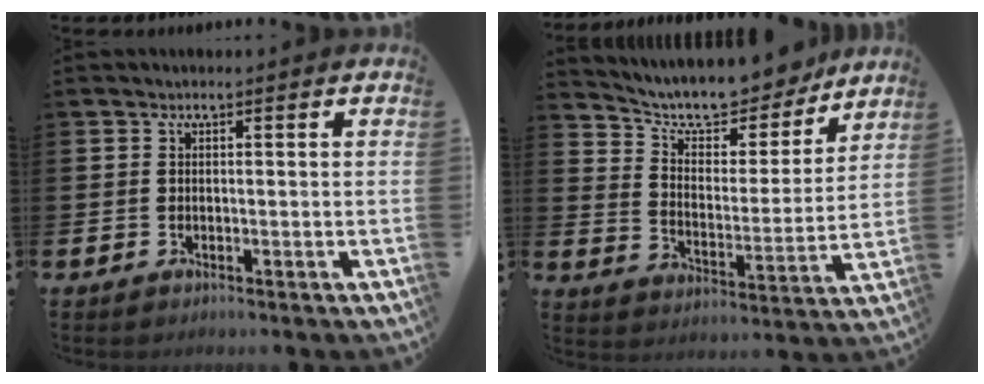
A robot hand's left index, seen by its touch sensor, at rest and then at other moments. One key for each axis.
{"total": 10.0, "fx": 9.2, "fy": 3.0, "fz": 2.7, "tx": -0.075, "ty": -0.069, "tz": 0.156}